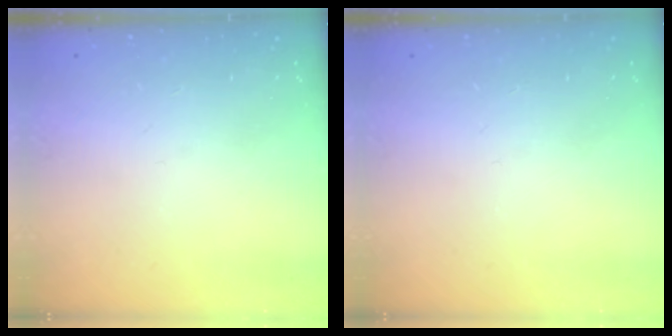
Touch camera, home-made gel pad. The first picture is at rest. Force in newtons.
{"total": 0.0}